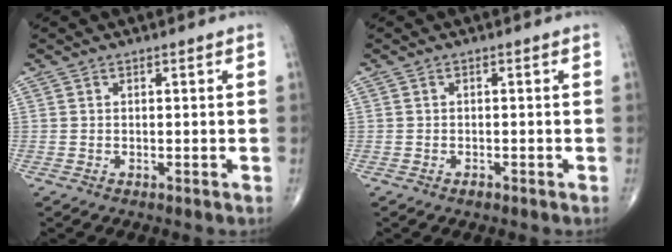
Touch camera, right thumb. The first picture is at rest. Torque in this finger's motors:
{"motor_torque": [-0.23, -0.08, -0.09, -0.01, 0.03]}